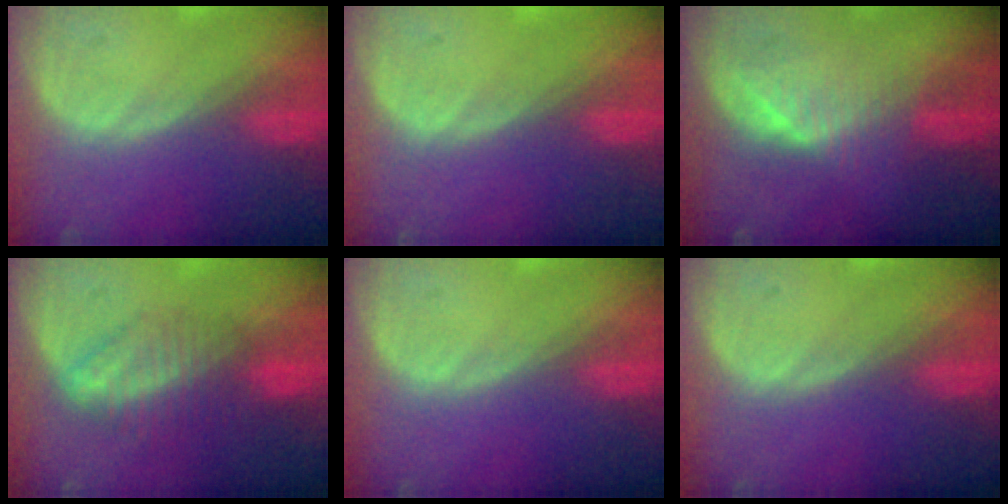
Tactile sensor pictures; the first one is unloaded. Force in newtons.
{"total": 0.5, "press": 0.1, "slide": 0.5}
{"total": 4.8, "press": 4.8, "slide": 0.5}
{"total": 6.9, "press": 5.9, "slide": 3.6}
{"total": 0.0}
{"total": 0.0}